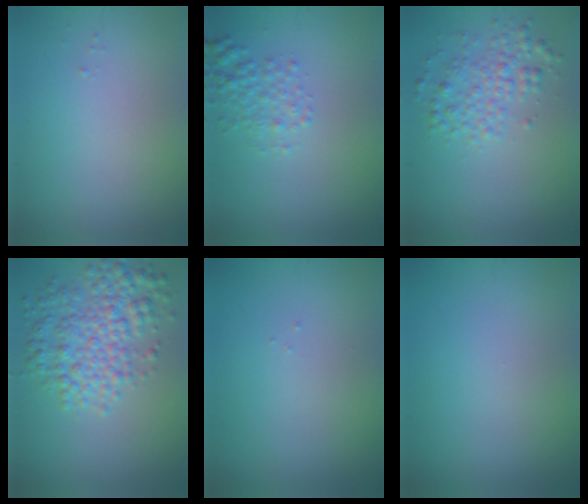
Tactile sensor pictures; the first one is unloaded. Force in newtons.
{"total": 2.0, "press": 2.0, "slide": 0.1}
{"total": 2.9, "press": 2.9, "slide": 0.0}
{"total": 5.5, "press": 5.5, "slide": 0.1}
{"total": 0.0}
{"total": 0.0}